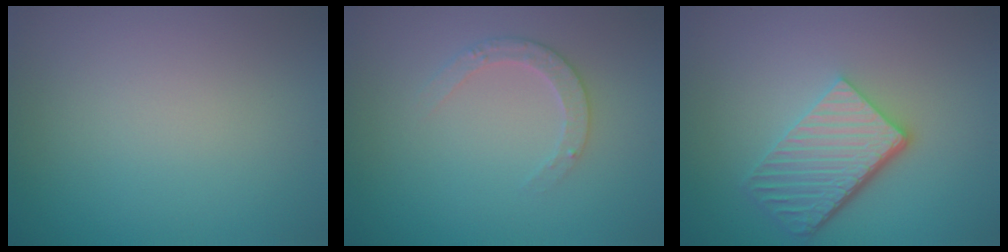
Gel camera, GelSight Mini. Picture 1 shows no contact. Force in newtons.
{"total": 2.1, "press": 2.1, "slide": 0.3}
{"total": 5.4, "press": 3.8, "slide": 3.8}